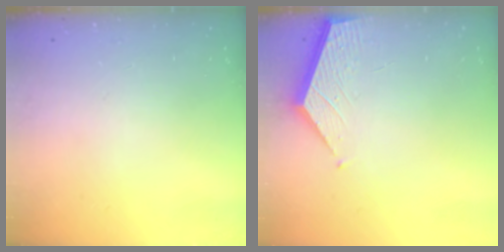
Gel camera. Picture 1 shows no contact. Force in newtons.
{"total": 1.9, "press": 1.9, "slide": 0.2}